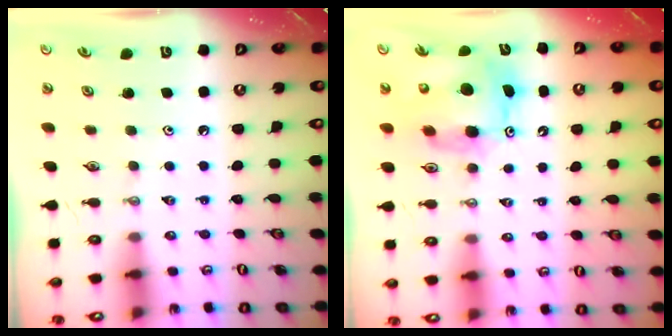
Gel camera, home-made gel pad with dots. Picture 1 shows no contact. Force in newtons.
{"total": 11.2, "press": 11.2, "slide": 1.2}